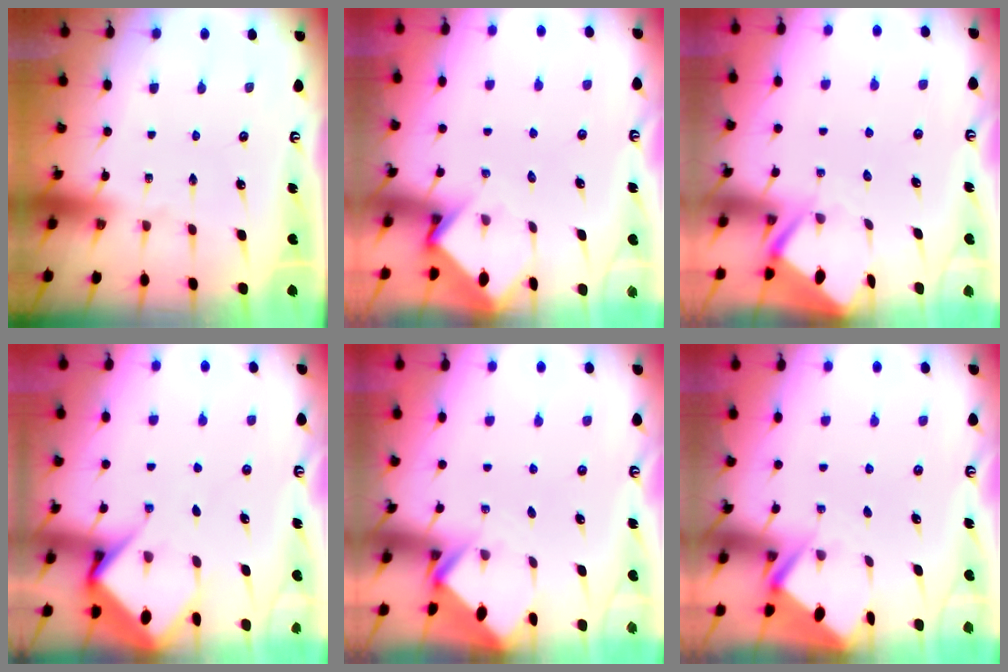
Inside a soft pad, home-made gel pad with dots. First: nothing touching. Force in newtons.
{"total": 3.6, "press": 3.6, "slide": 0.3}
{"total": 3.3, "press": 3.3, "slide": 0.3}
{"total": 7.8, "press": 7.7, "slide": 0.8}
{"total": 2.5, "press": 2.5, "slide": 0.2}
{"total": 2.9, "press": 2.9, "slide": 0.3}